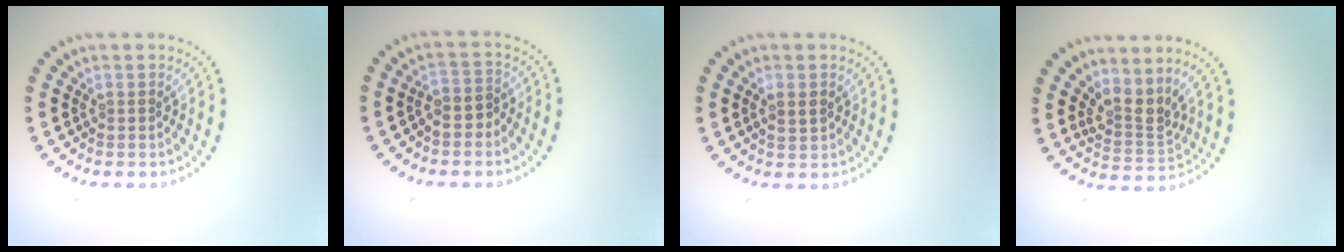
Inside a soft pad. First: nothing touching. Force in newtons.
{"total": 1.6, "press": 1.4, "slide": 0.7}
{"total": 1.1, "press": 1.1, "slide": 0.1}
{"total": 2.9, "press": 2.1, "slide": 2.0}